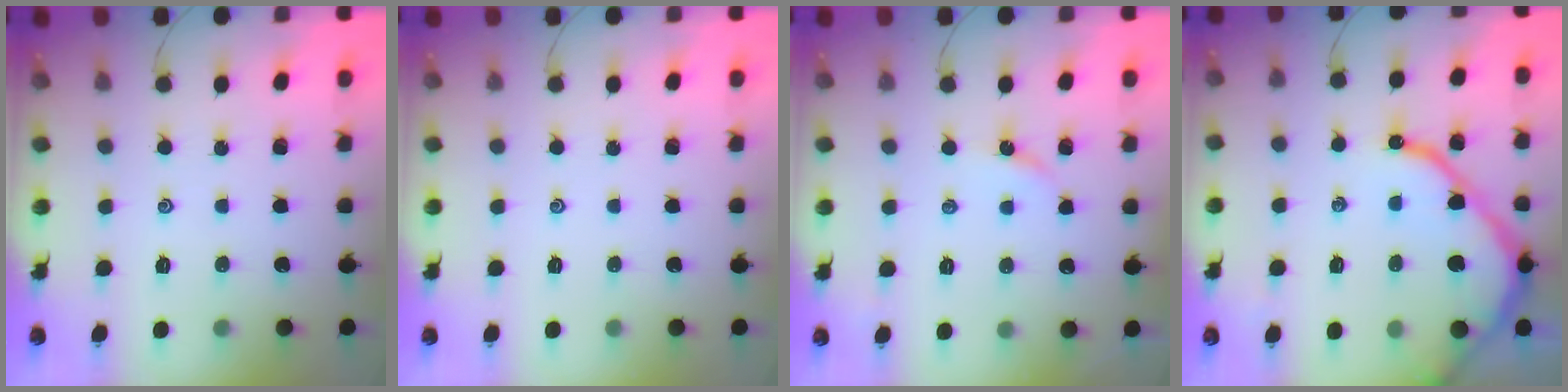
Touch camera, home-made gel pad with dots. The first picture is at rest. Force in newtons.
{"total": 0.0}
{"total": 2.8, "press": 2.7, "slide": 0.4}
{"total": 12.2, "press": 12.1, "slide": 1.3}